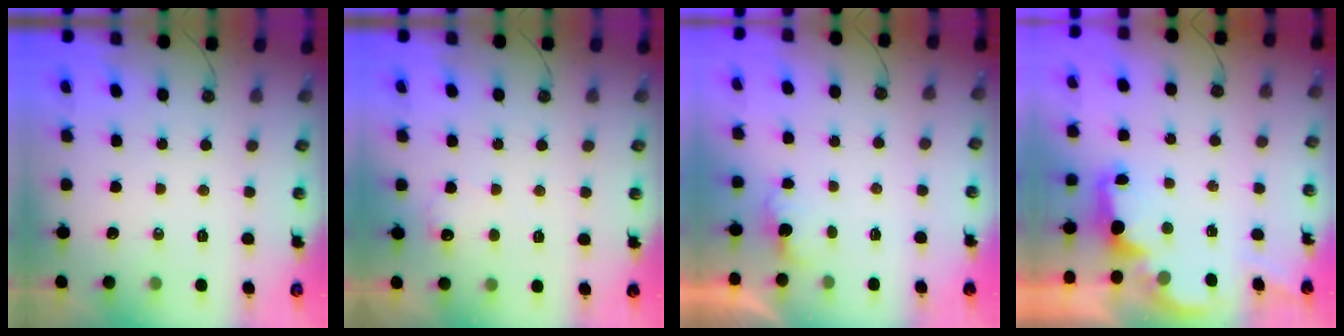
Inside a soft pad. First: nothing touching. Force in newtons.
{"total": 6.0, "press": 6.0, "slide": 0.9}
{"total": 1.7, "press": 1.5, "slide": 0.8}
{"total": 2.7, "press": 2.6, "slide": 0.8}